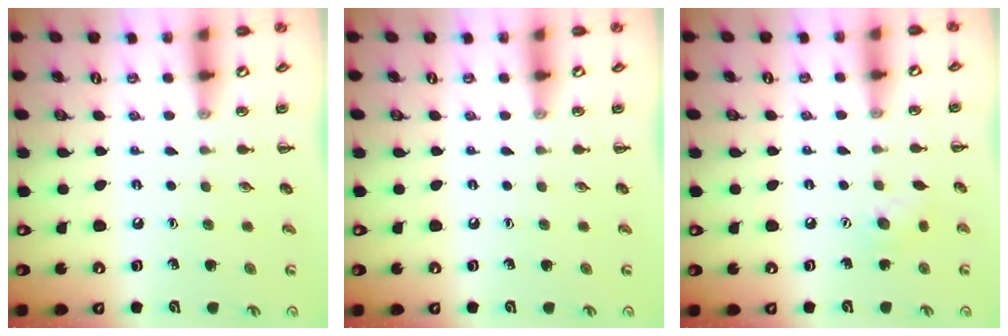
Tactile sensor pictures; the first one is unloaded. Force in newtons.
{"total": 0.0}
{"total": 5.1, "press": 5.0, "slide": 1.1}